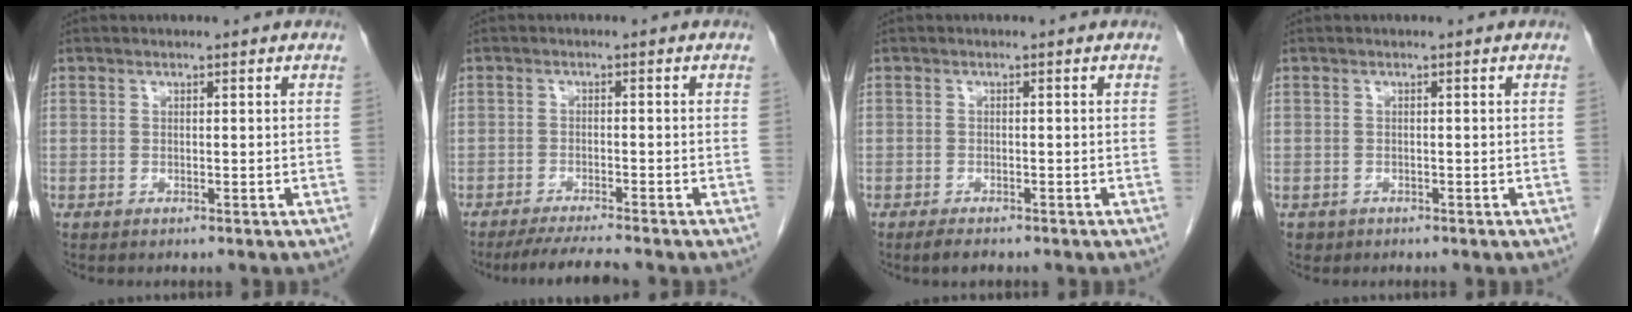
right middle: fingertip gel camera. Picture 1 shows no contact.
{"total": 4.8, "force": [-4.3, -0.8, 1.9], "torque": [-0.033, -0.020, -0.075]}
{"total": 1.9, "force": [-1.5, 0.6, 1.0], "torque": [-0.025, -0.005, -0.023]}
{"total": 1.1, "force": [-0.6, 0.8, 0.1], "torque": [-0.011, 0.002, -0.006]}